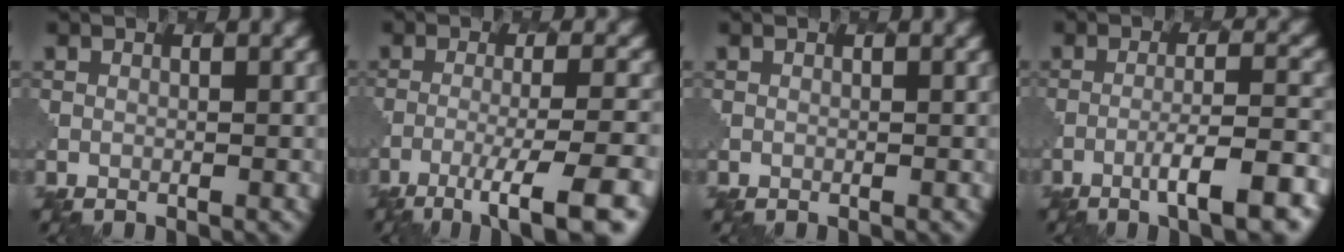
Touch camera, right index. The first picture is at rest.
{"total": 7.4, "force": [-4.5, 1.4, 5.7], "torque": [-0.081, 0.001, -0.072]}
{"total": 0.0}
{"total": 7.1, "force": [-3.7, 1.2, 6.0], "torque": [-0.086, 0.008, -0.058]}